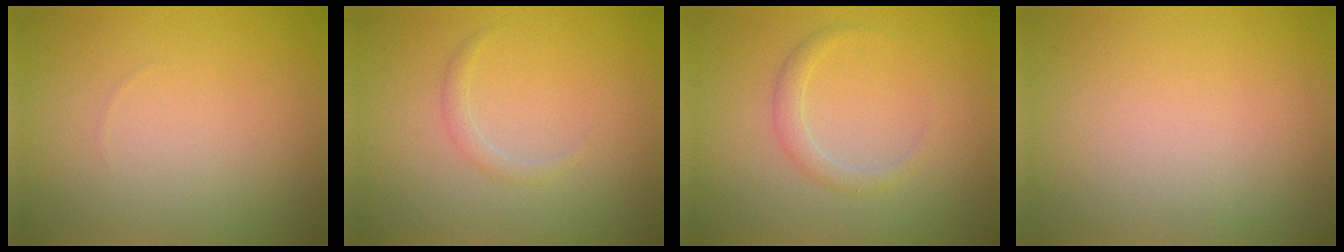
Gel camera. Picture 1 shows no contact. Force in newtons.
{"total": 0.9, "press": 0.9, "slide": 0.0}
{"total": 1.5, "press": 1.5, "slide": 0.1}
{"total": 0.0}